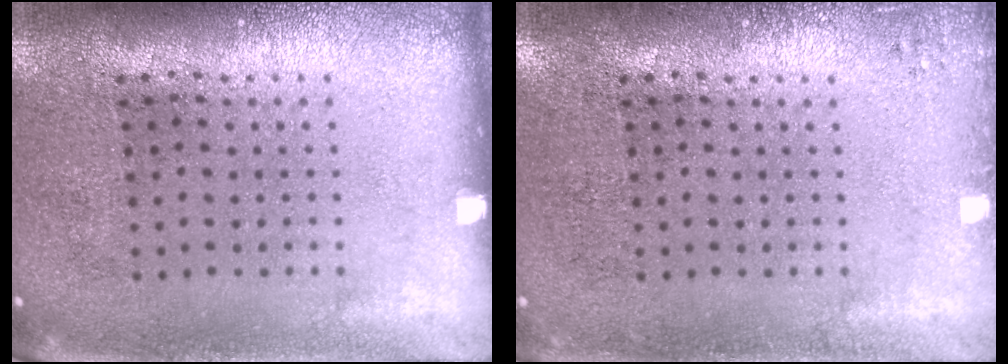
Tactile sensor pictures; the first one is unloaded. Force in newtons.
{"total": 1.0, "press": 1.0, "slide": 0.2}